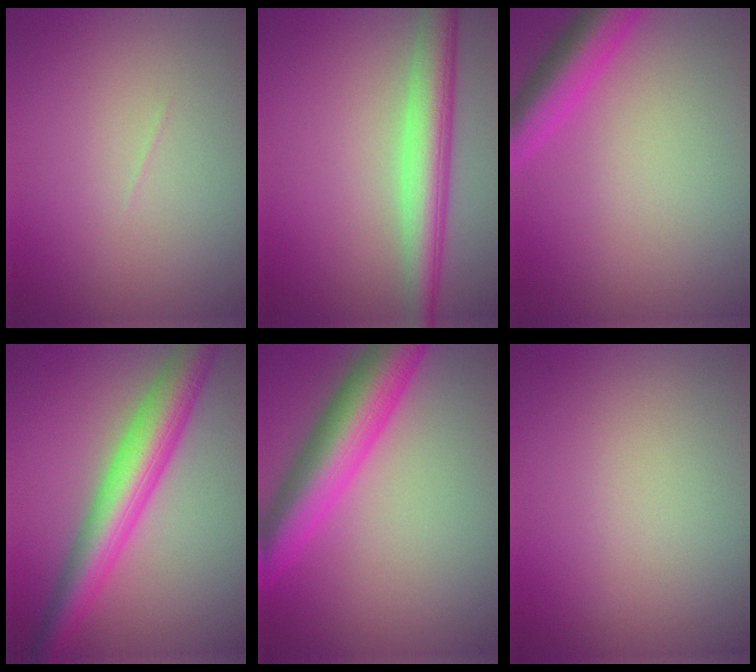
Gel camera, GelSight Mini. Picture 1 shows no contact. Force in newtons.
{"total": 5.1, "press": 5.1, "slide": 0.2}
{"total": 4.1, "press": 4.1, "slide": 0.4}
{"total": 6.9, "press": 6.9, "slide": 0.1}
{"total": 7.6, "press": 7.6, "slide": 0.3}
{"total": 0.0}